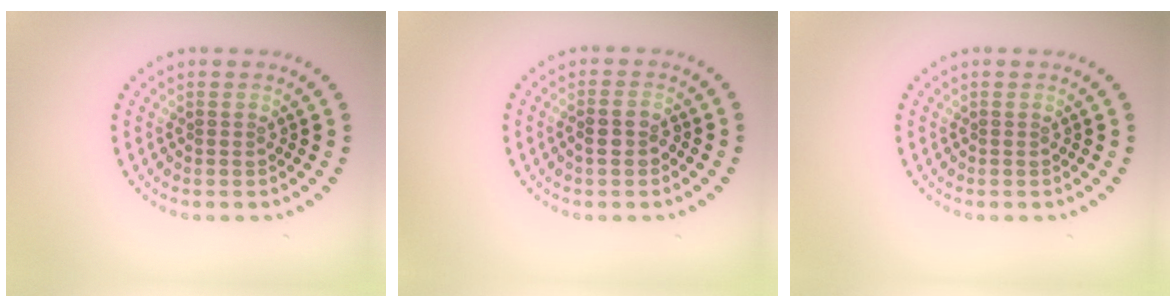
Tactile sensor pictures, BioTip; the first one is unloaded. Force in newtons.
{"total": 1.5, "press": 1.5, "slide": 0.5}
{"total": 0.0}